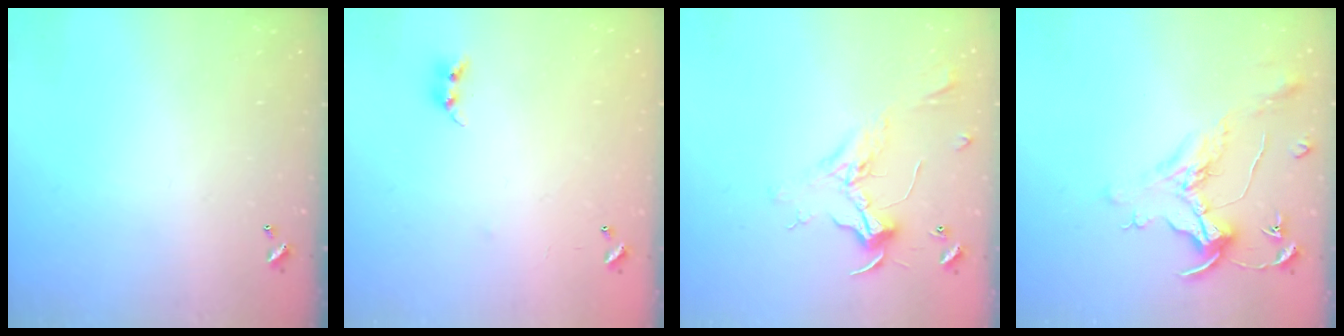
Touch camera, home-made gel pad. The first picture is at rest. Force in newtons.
{"total": 7.2, "press": 7.2, "slide": 0.6}
{"total": 2.5, "press": 2.3, "slide": 0.8}
{"total": 1.5, "press": 1.3, "slide": 0.7}